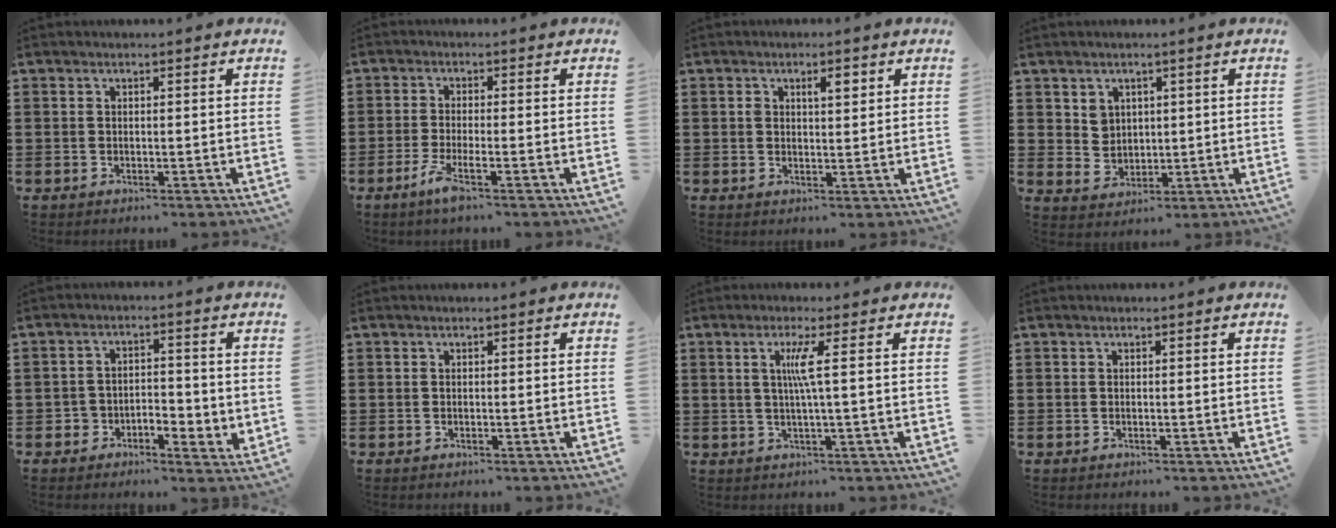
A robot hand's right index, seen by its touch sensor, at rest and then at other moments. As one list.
[{"total": 3.5, "force": [-2.1, 0.0, 2.8], "torque": [-0.067, -0.016, -0.043]}, {"total": 2.7, "force": [1.0, 1.2, 2.2], "torque": [-0.037, 0.004, 0.013]}, {"total": 3.6, "force": [1.8, 3.0, 0.8], "torque": [-0.029, 0.007, 0.033]}, {"total": 2.9, "force": [-1.5, 2.1, 1.2], "torque": [-0.031, 0.006, -0.033]}, {"total": 0.0}, {"total": 4.1, "force": [0.6, -0.7, 4.0], "torque": [-0.077, -0.008, 0.005]}, {"total": 0.0}]